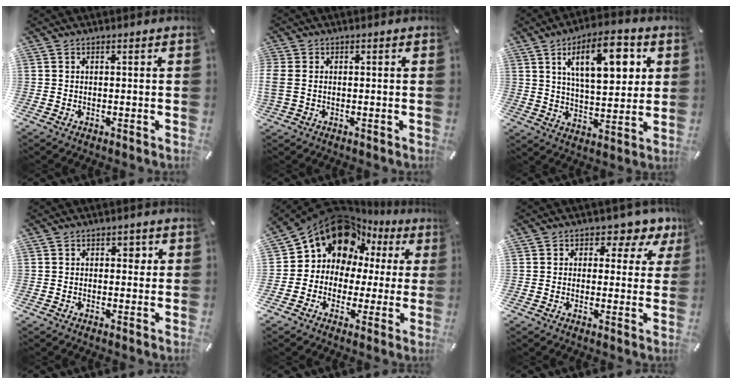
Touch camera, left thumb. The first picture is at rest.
{"total": 2.7, "force": [-0.2, 2.0, 1.8], "torque": [-0.048, 0.000, -0.008]}
{"total": 15.5, "force": [6.6, 7.1, 12.2], "torque": [-0.182, -0.014, 0.106]}
{"total": 1.9, "force": [0.4, 1.5, 1.2], "torque": [-0.010, 0.002, 0.001]}
{"total": 14.9, "force": [7.8, 11.4, 5.6], "torque": [-0.114, -0.058, 0.140]}
{"total": 4.9, "force": [1.6, 3.9, 2.3], "torque": [-0.020, -0.011, 0.018]}